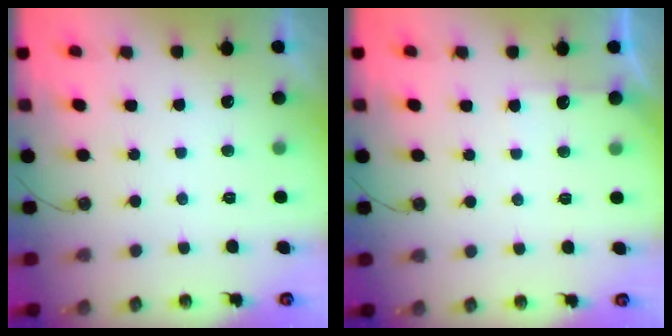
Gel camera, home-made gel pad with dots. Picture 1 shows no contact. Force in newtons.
{"total": 4.3, "press": 4.3, "slide": 0.6}